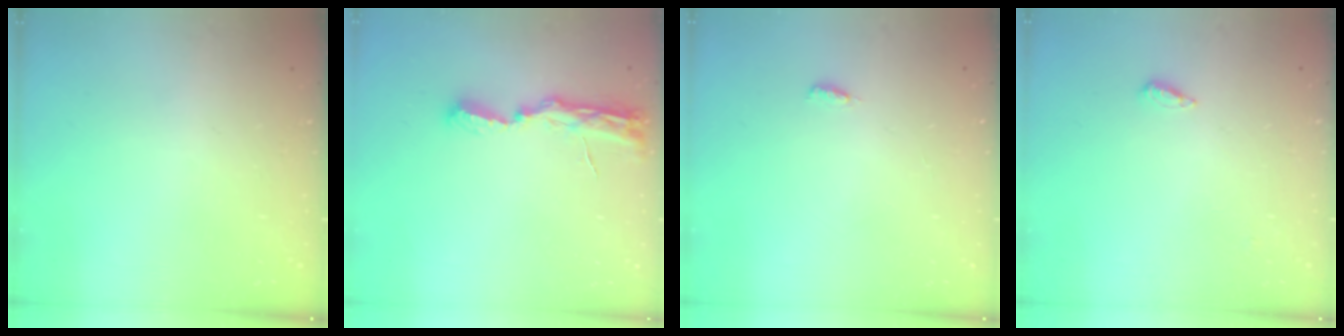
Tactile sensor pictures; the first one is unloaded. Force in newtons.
{"total": 7.6, "press": 7.6, "slide": 0.9}
{"total": 3.7, "press": 3.3, "slide": 1.7}
{"total": 2.2, "press": 2.2, "slide": 0.5}